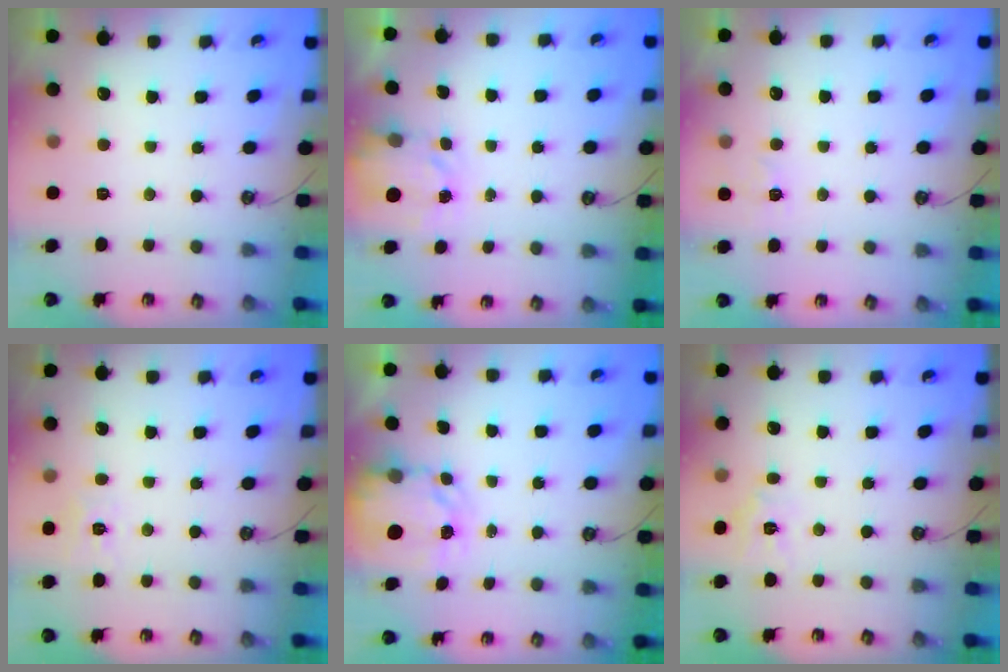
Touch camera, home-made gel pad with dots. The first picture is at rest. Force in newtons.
{"total": 2.6, "press": 2.6, "slide": 0.4}
{"total": 4.8, "press": 4.7, "slide": 0.7}
{"total": 7.2, "press": 7.2, "slide": 0.8}
{"total": 4.0, "press": 3.9, "slide": 0.3}
{"total": 6.3, "press": 6.2, "slide": 0.5}